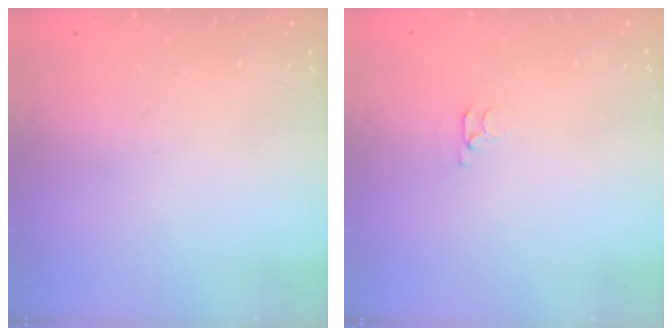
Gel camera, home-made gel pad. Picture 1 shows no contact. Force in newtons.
{"total": 3.4, "press": 3.3, "slide": 0.4}